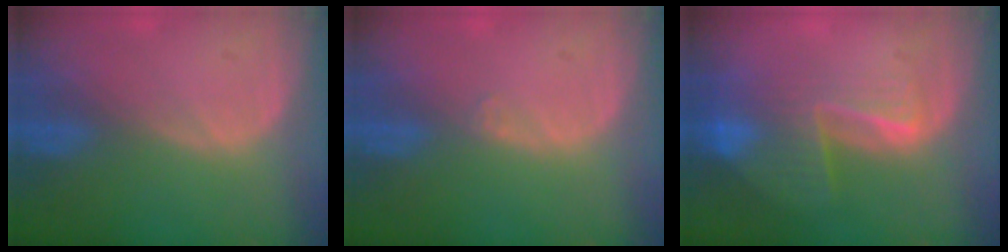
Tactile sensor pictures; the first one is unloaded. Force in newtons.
{"total": 0.6, "press": 0.5, "slide": 0.4}
{"total": 8.2, "press": 7.1, "slide": 4.3}